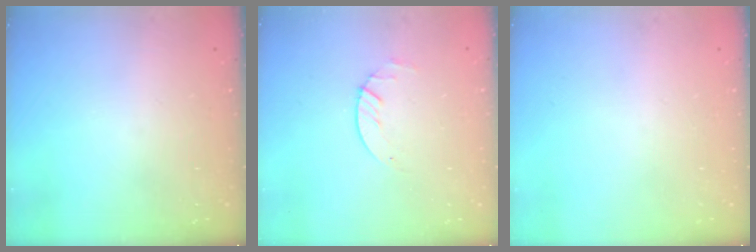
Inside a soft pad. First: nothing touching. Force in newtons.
{"total": 1.7, "press": 1.6, "slide": 0.2}
{"total": 0.0}